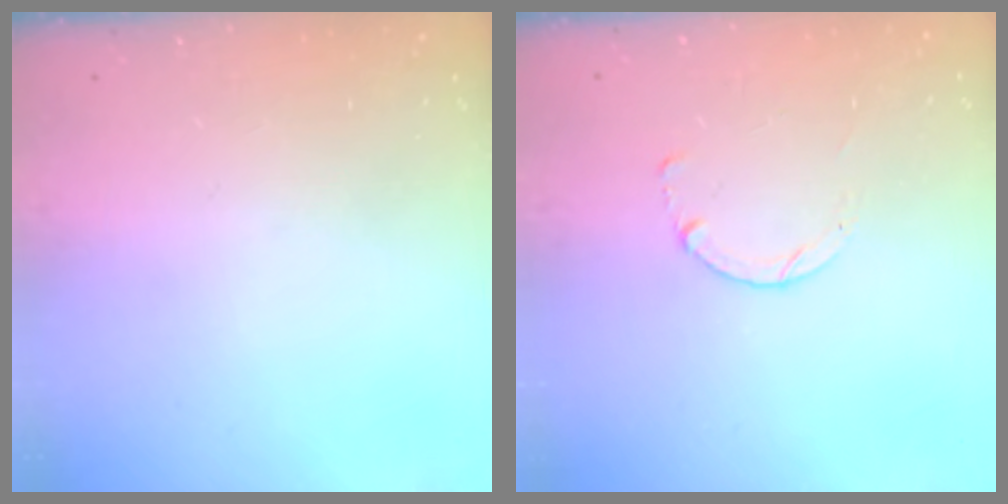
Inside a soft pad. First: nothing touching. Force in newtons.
{"total": 0.0}